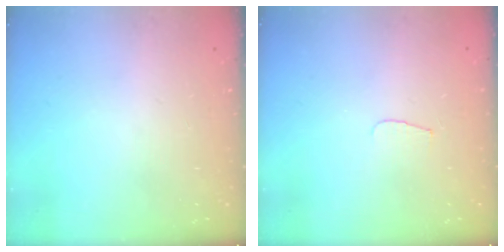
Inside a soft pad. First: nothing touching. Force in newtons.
{"total": 3.3, "press": 3.3, "slide": 0.4}